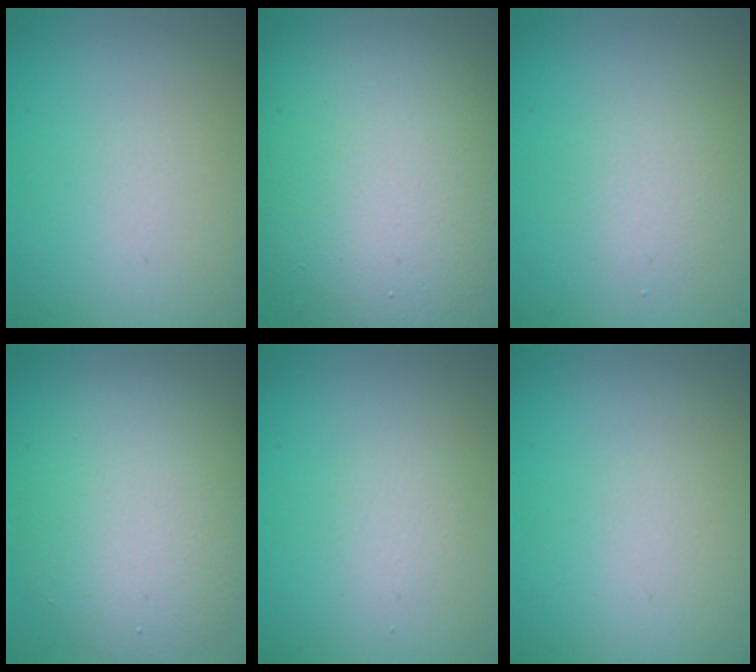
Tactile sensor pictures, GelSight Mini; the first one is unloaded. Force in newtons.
{"total": 15.1, "press": 15.1, "slide": 0.9}
{"total": 1.7, "press": 1.7, "slide": 0.2}
{"total": 7.2, "press": 7.2, "slide": 0.5}
{"total": 1.1, "press": 1.1, "slide": 0.1}
{"total": 0.0}